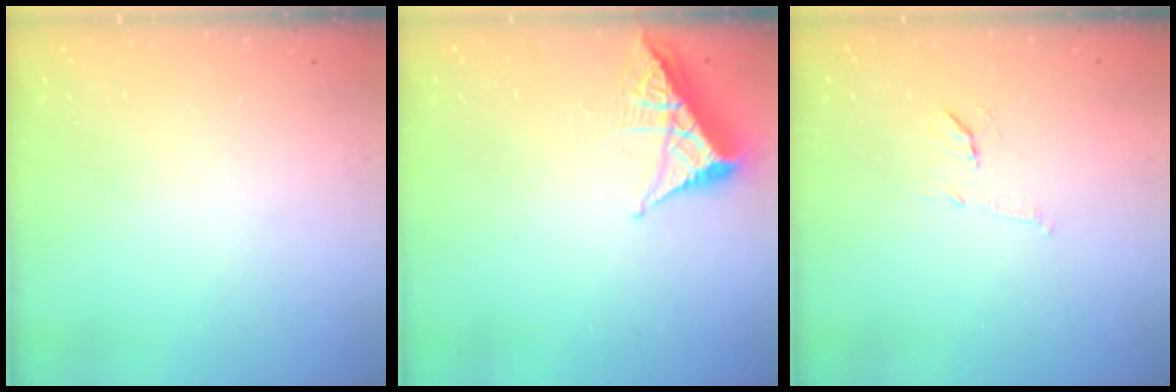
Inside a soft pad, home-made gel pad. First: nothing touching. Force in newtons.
{"total": 6.0, "press": 5.9, "slide": 0.8}
{"total": 9.1, "press": 9.1, "slide": 0.4}